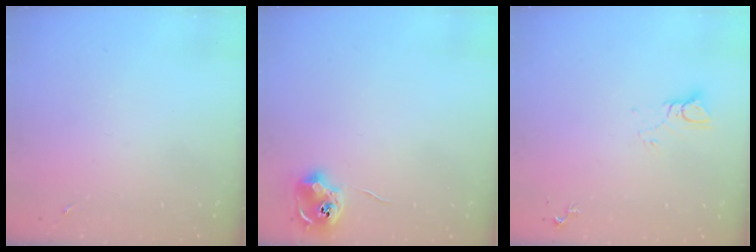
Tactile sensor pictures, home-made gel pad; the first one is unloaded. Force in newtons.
{"total": 8.8, "press": 8.8, "slide": 0.1}
{"total": 4.4, "press": 4.4, "slide": 0.3}